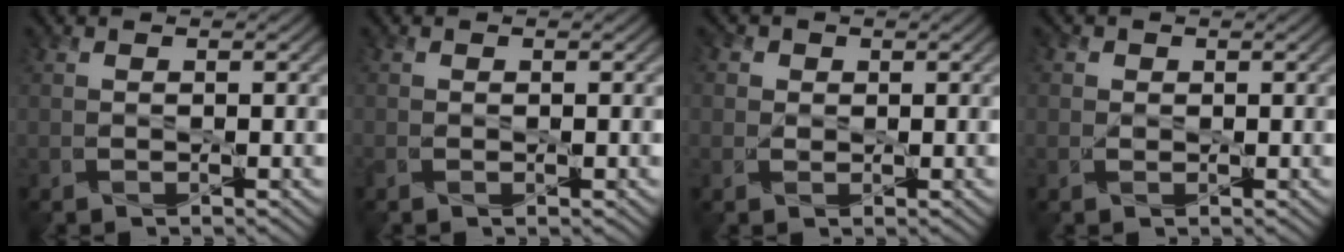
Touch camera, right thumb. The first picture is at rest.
{"total": 0.8, "force": [-0.4, 0.4, 0.6], "torque": [-0.015, -0.005, -0.005]}
{"total": 2.5, "force": [0.9, 2.2, 0.7], "torque": [-0.019, -0.004, 0.006]}
{"total": 1.3, "force": [0.3, 1.3, 0.3], "torque": [-0.004, -0.002, 0.000]}